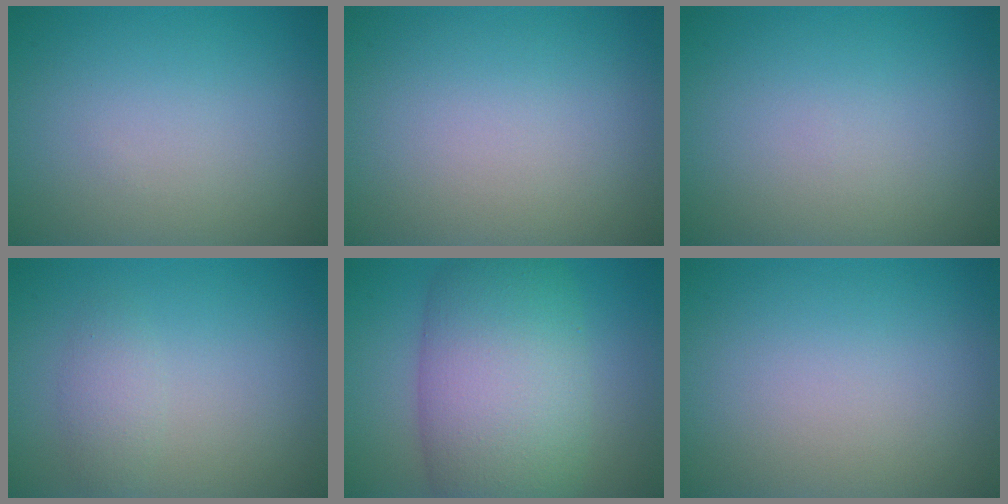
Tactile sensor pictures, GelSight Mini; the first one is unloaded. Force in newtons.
{"total": 0.0}
{"total": 0.0}
{"total": 1.6, "press": 1.6, "slide": 0.1}
{"total": 11.5, "press": 11.5, "slide": 0.4}
{"total": 0.0}